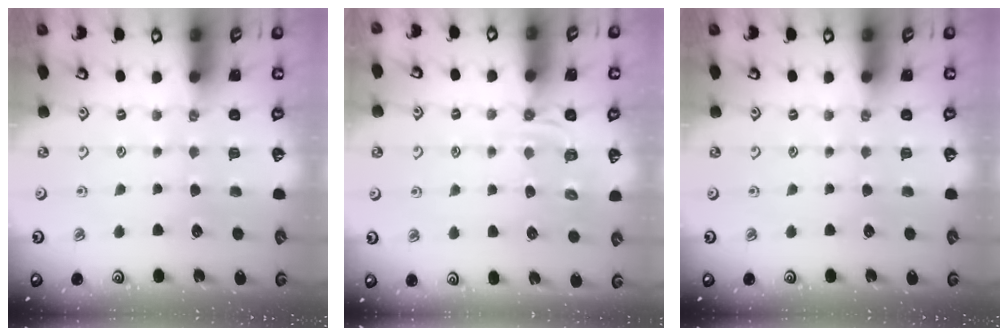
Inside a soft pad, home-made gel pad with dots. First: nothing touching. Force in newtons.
{"total": 6.3, "press": 6.0, "slide": 1.9}
{"total": 0.0}